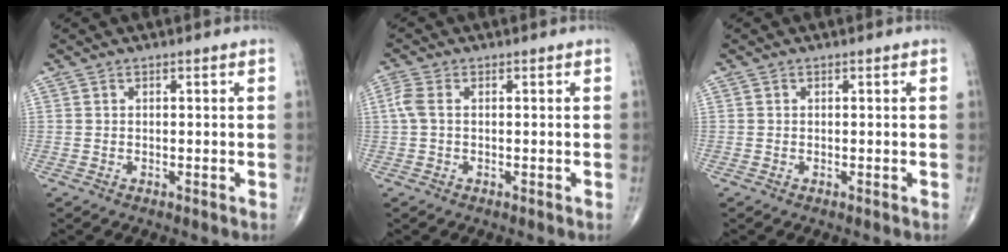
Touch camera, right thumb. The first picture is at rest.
{"total": 2.8, "force": [0.2, 1.5, 2.4], "torque": [-0.072, 0.007, 0.000]}
{"total": 0.0}